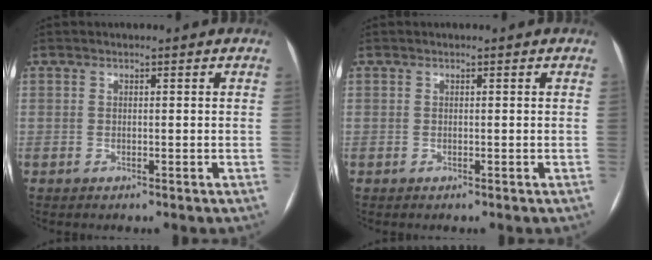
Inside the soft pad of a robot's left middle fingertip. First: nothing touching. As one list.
[{"total": 0.0}]